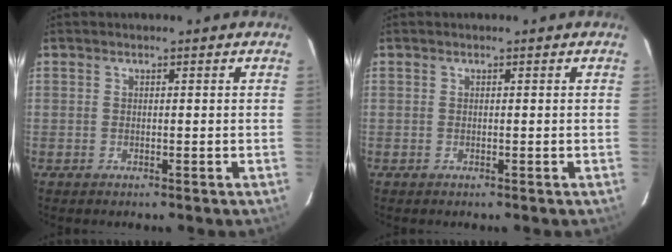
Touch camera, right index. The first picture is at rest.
{"total": 0.0}